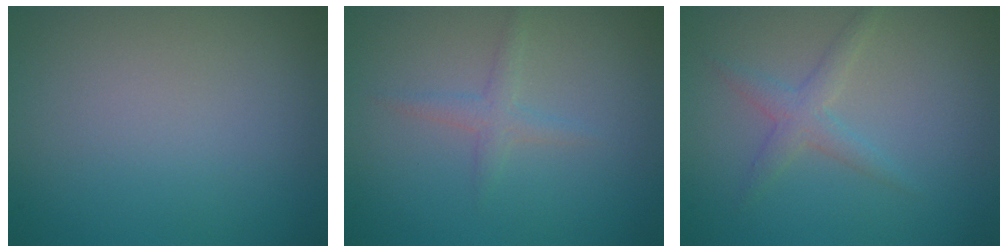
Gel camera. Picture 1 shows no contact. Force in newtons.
{"total": 1.4, "press": 1.4, "slide": 0.0}
{"total": 2.0, "press": 2.0, "slide": 0.1}